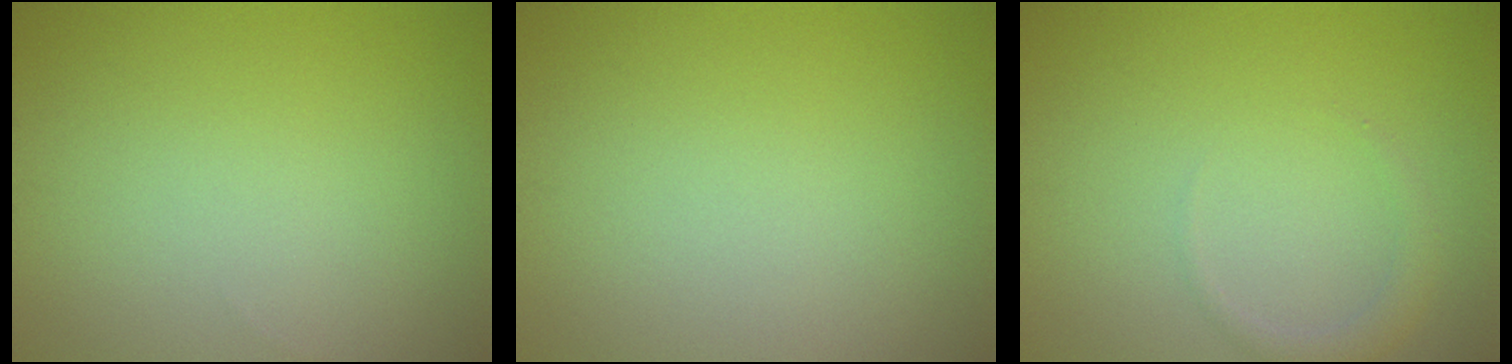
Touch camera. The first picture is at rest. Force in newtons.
{"total": 0.0}
{"total": 1.3, "press": 1.3, "slide": 0.1}